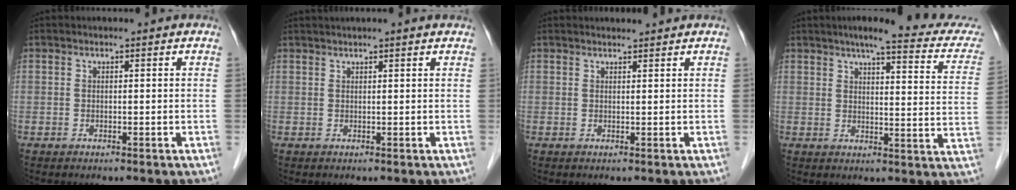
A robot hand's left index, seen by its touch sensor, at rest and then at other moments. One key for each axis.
{"total": 5.2, "fx": 4.6, "fy": -0.3, "fz": 2.4, "tx": -0.032, "ty": 0.038, "tz": 0.061}
{"total": 1.6, "fx": 1.6, "fy": -0.1, "fz": 0.2, "tx": -0.006, "ty": 0.010, "tz": 0.029}
{"total": 18.1, "fx": 15.8, "fy": 2.0, "fz": 8.6, "tx": -0.093, "ty": -0.024, "tz": 0.172}